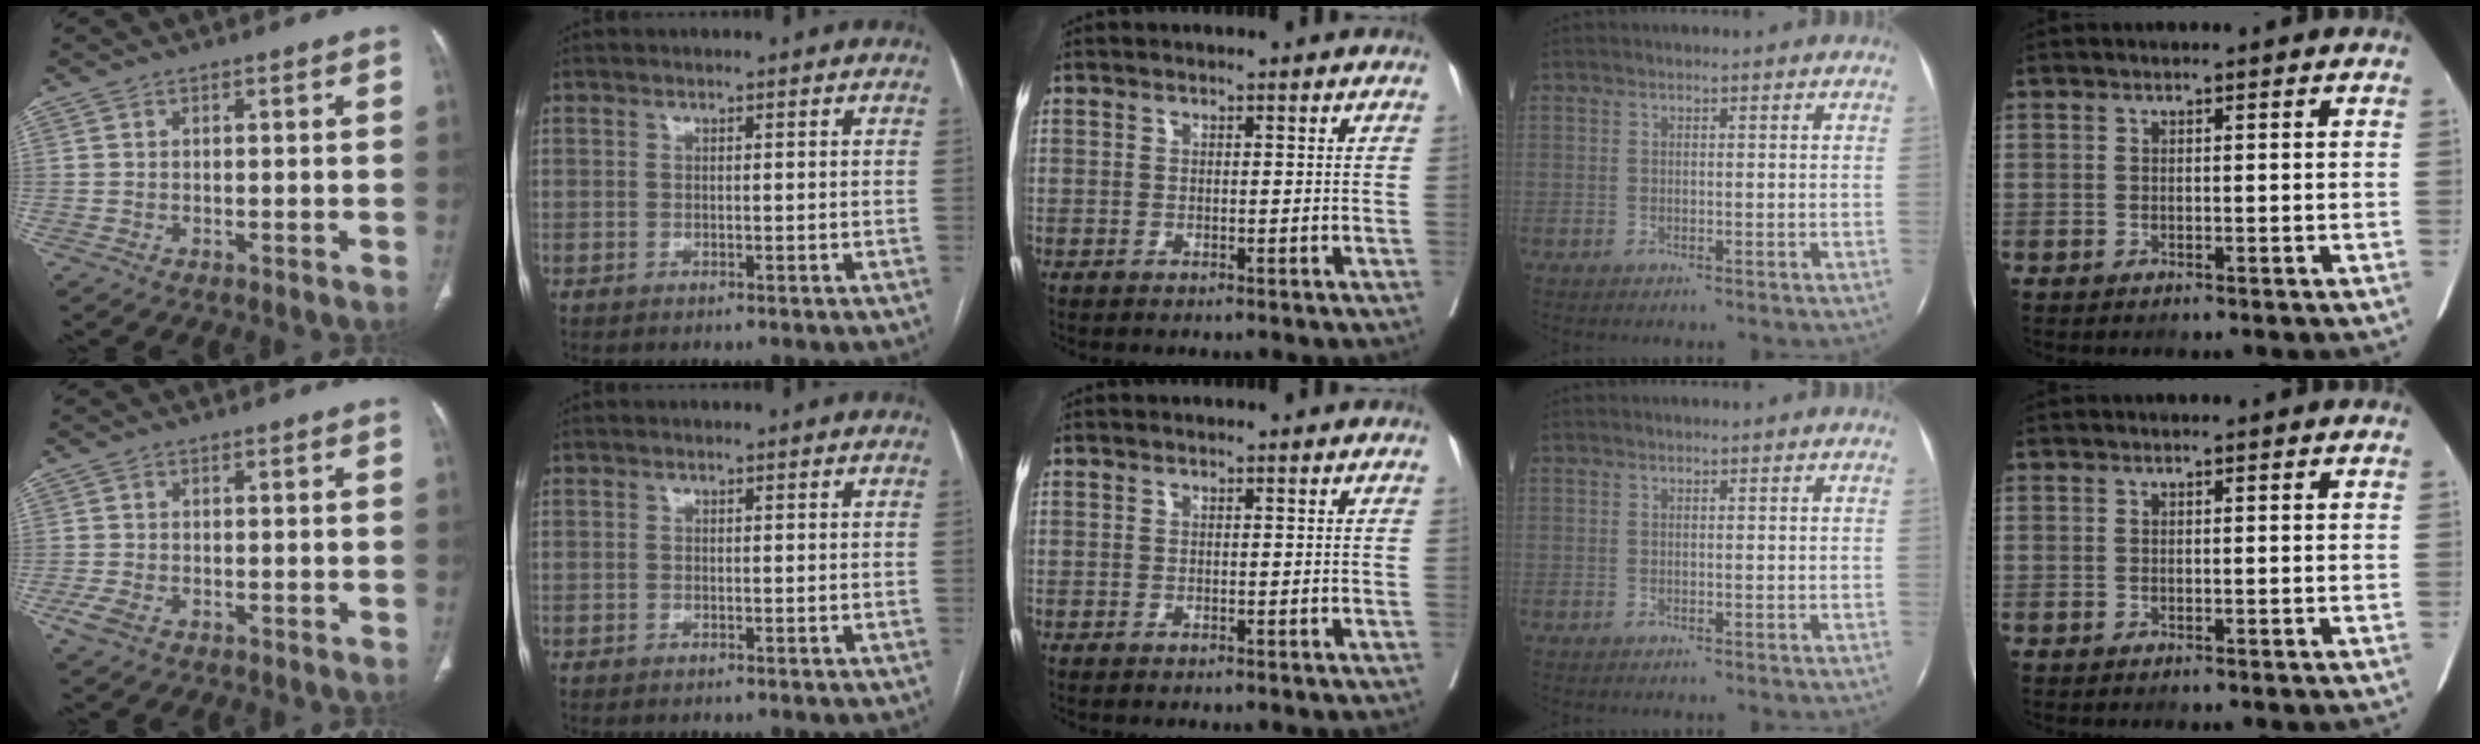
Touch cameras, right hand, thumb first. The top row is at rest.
{"thumb": {"total": 3.3, "force": [-1.5, 1.9, 2.2], "torque": [-0.058, -0.002, -0.028]}}